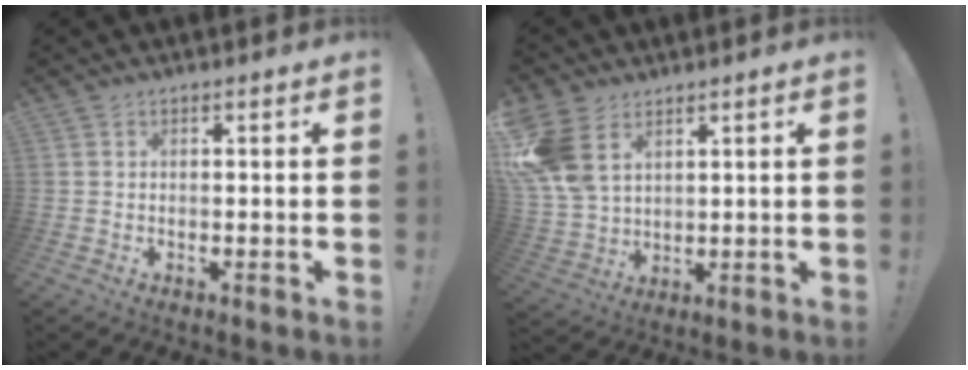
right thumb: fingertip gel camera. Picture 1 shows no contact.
{"total": 12.5, "force": [5.7, 8.5, 7.2], "torque": [-0.146, -0.020, 0.117]}